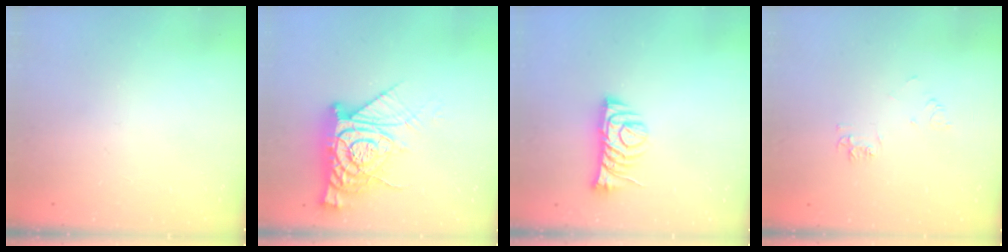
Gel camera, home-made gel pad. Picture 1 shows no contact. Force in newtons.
{"total": 15.9, "press": 15.9, "slide": 1.5}
{"total": 9.9, "press": 9.8, "slide": 0.8}
{"total": 6.1, "press": 6.0, "slide": 0.7}